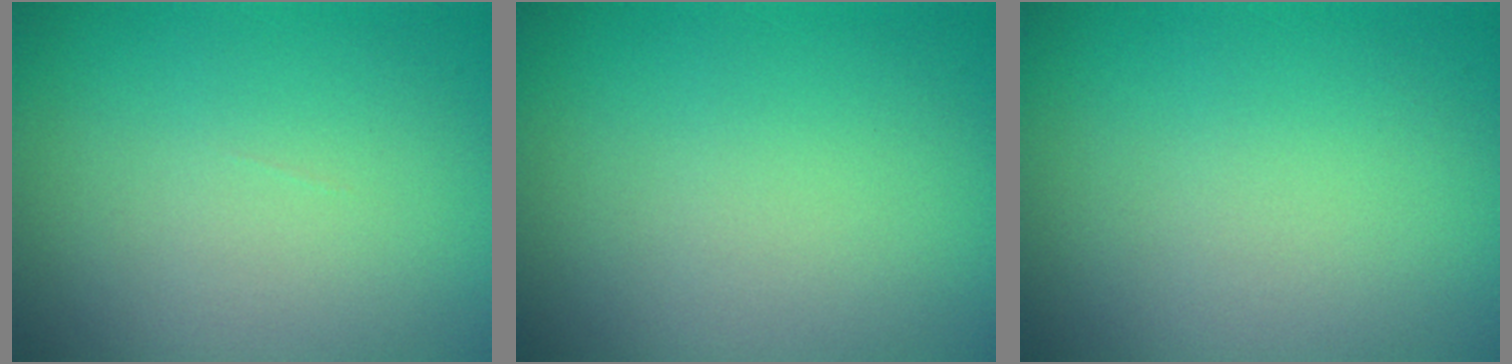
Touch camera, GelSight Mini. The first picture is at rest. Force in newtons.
{"total": 0.0}
{"total": 0.0}